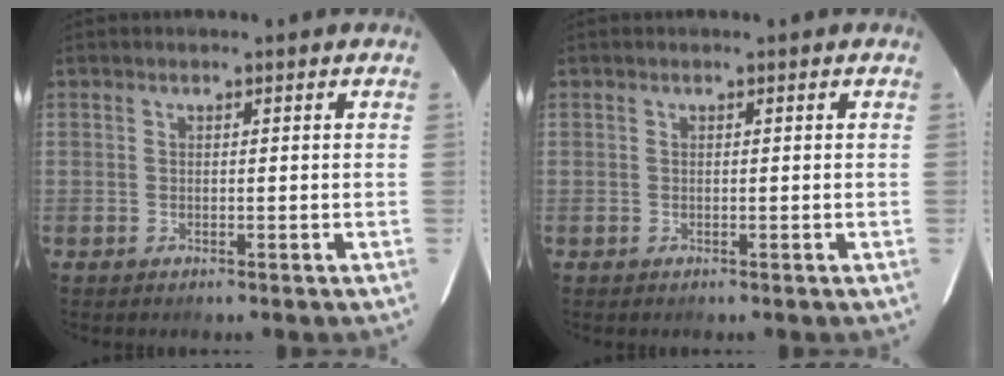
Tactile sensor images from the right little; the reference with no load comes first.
{"total": 0.0}